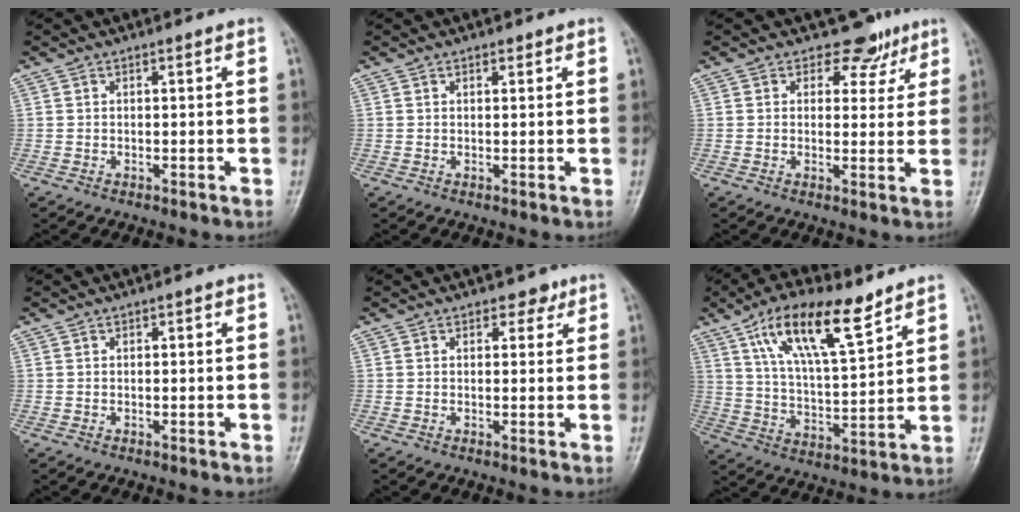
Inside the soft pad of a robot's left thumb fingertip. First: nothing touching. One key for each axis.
{"total": 0.6, "fx": 0.5, "fy": 0.3, "fz": 0.0, "tx": 0.002, "ty": -0.005, "tz": 0.004}
{"total": 4.8, "fx": 3.5, "fy": 3.2, "fz": 0.3, "tx": 0.025, "ty": -0.021, "tz": 0.038}
{"total": 0.7, "fx": 0.2, "fy": 0.4, "fz": 0.6, "tx": -0.005, "ty": 0.001, "tz": 0.002}
{"total": 2.0, "fx": 1.4, "fy": 1.4, "fz": 0.5, "tx": 0.010, "ty": -0.007, "tz": 0.013}
{"total": 15.8, "fx": 9.5, "fy": 5.2, "fz": 11.5, "tx": -0.180, "ty": -0.039, "tz": 0.173}